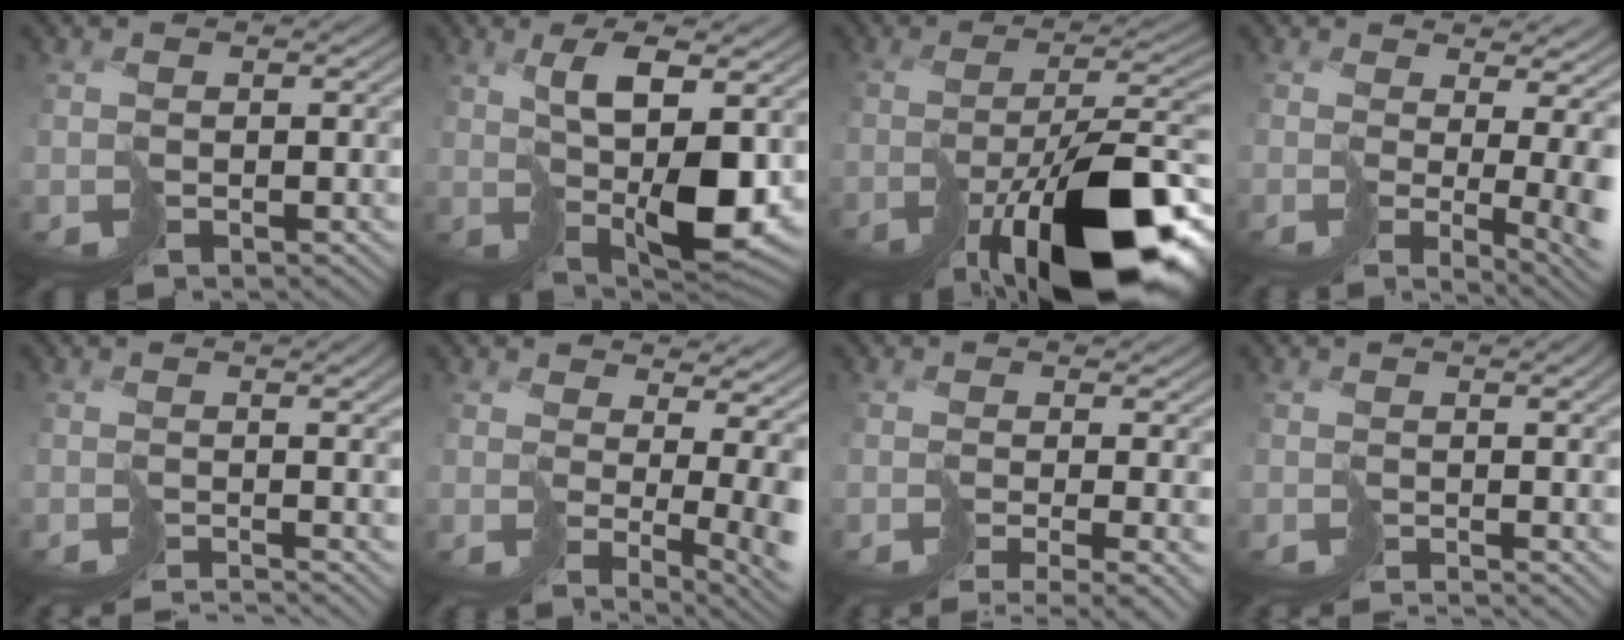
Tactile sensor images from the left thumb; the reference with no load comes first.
{"total": 8.9, "force": [2.1, 2.6, 8.3], "torque": [-0.143, -0.007, 0.053]}
{"total": 16.3, "force": [-8.3, 4.6, 13.2], "torque": [-0.200, -0.014, -0.126]}
{"total": 9.1, "force": [0.1, 2.9, 8.6], "torque": [-0.108, -0.021, 0.030]}
{"total": 3.9, "force": [-2.8, -0.3, 2.7], "torque": [-0.018, -0.010, -0.040]}
{"total": 9.8, "force": [1.0, 3.8, 9.0], "torque": [-0.119, -0.020, 0.048]}
{"total": 5.2, "force": [-3.7, 0.2, 3.6], "torque": [-0.046, -0.018, -0.040]}
{"total": 3.2, "force": [-2.3, -0.4, 2.2], "torque": [-0.013, -0.004, -0.037]}